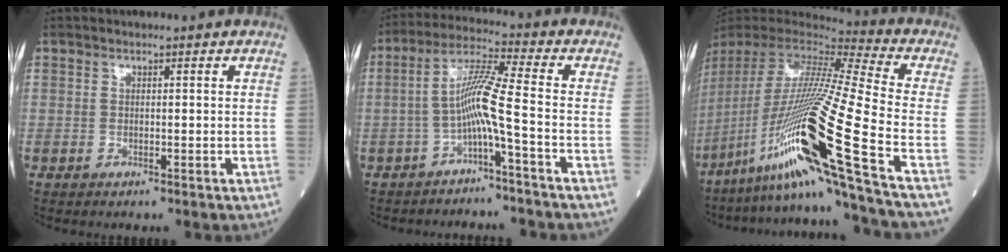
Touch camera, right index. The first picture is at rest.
{"total": 7.0, "force": [-2.4, -1.0, 6.5], "torque": [-0.127, 0.022, -0.047]}
{"total": 29.0, "force": [-12.9, -1.1, 25.9], "torque": [-0.487, -0.046, -0.237]}